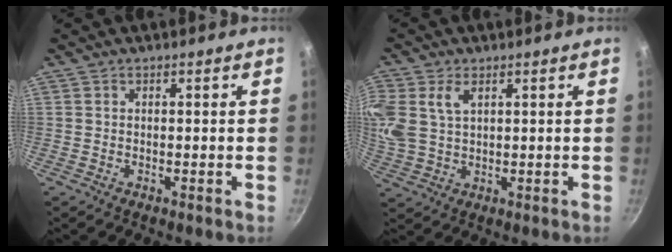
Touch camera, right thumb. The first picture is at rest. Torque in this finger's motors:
{"motor_torque": [0.26, 0.26, 0.86, 0.68, 0.13]}